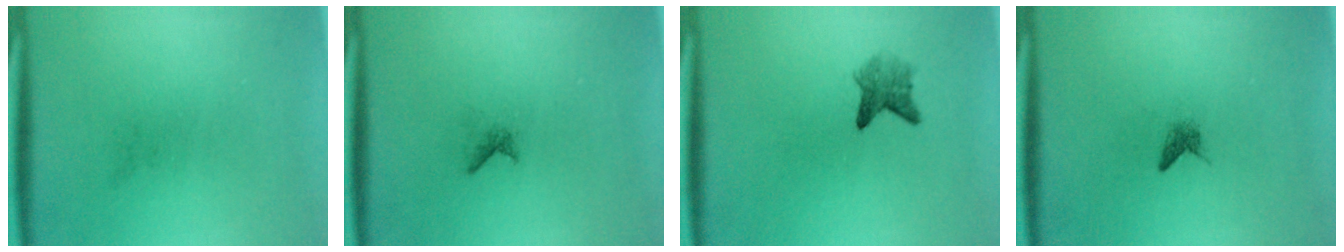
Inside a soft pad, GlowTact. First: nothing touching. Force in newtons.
{"total": 0.6}
{"total": 2.7}
{"total": 1.0}